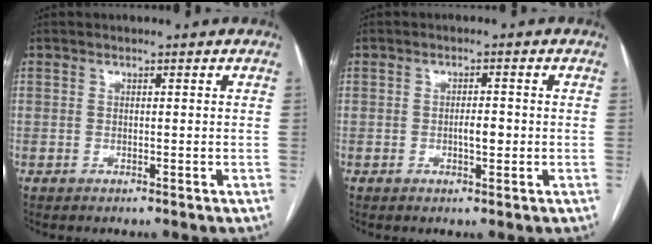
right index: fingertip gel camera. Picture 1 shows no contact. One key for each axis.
{"total": 2.2, "fx": -0.4, "fy": 0.6, "fz": 2.1, "tx": -0.035, "ty": 0.002, "tz": -0.006}